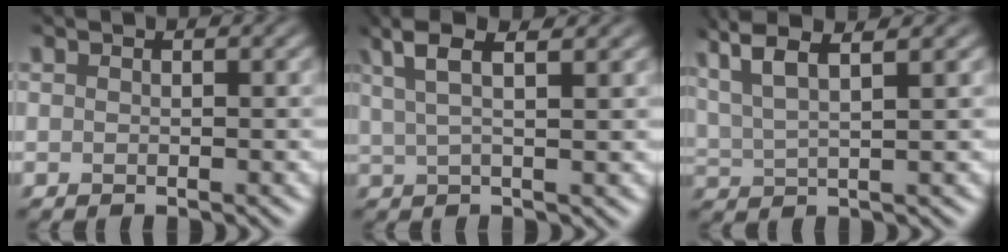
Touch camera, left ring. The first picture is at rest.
{"total": 4.5, "force": [2.6, 1.0, 3.5], "torque": [-0.062, 0.013, 0.040]}
{"total": 5.5, "force": [3.5, 1.3, 4.0], "torque": [-0.077, 0.018, 0.055]}